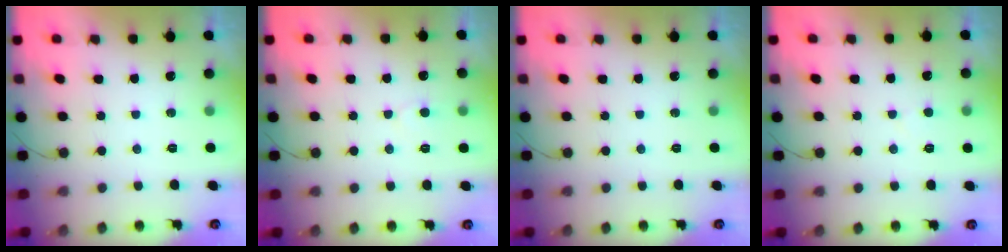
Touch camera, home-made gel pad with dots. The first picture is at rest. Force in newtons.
{"total": 4.5, "press": 4.4, "slide": 0.3}
{"total": 0.0}
{"total": 3.0, "press": 3.0, "slide": 0.3}